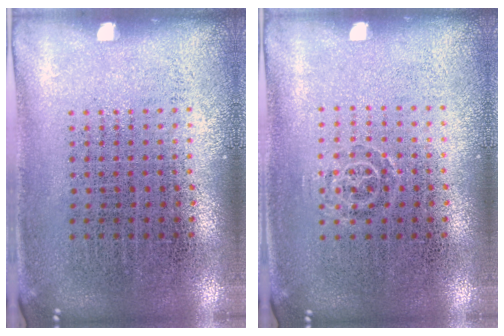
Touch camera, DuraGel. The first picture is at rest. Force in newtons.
{"total": 0.7, "press": 0.6, "slide": 0.5}